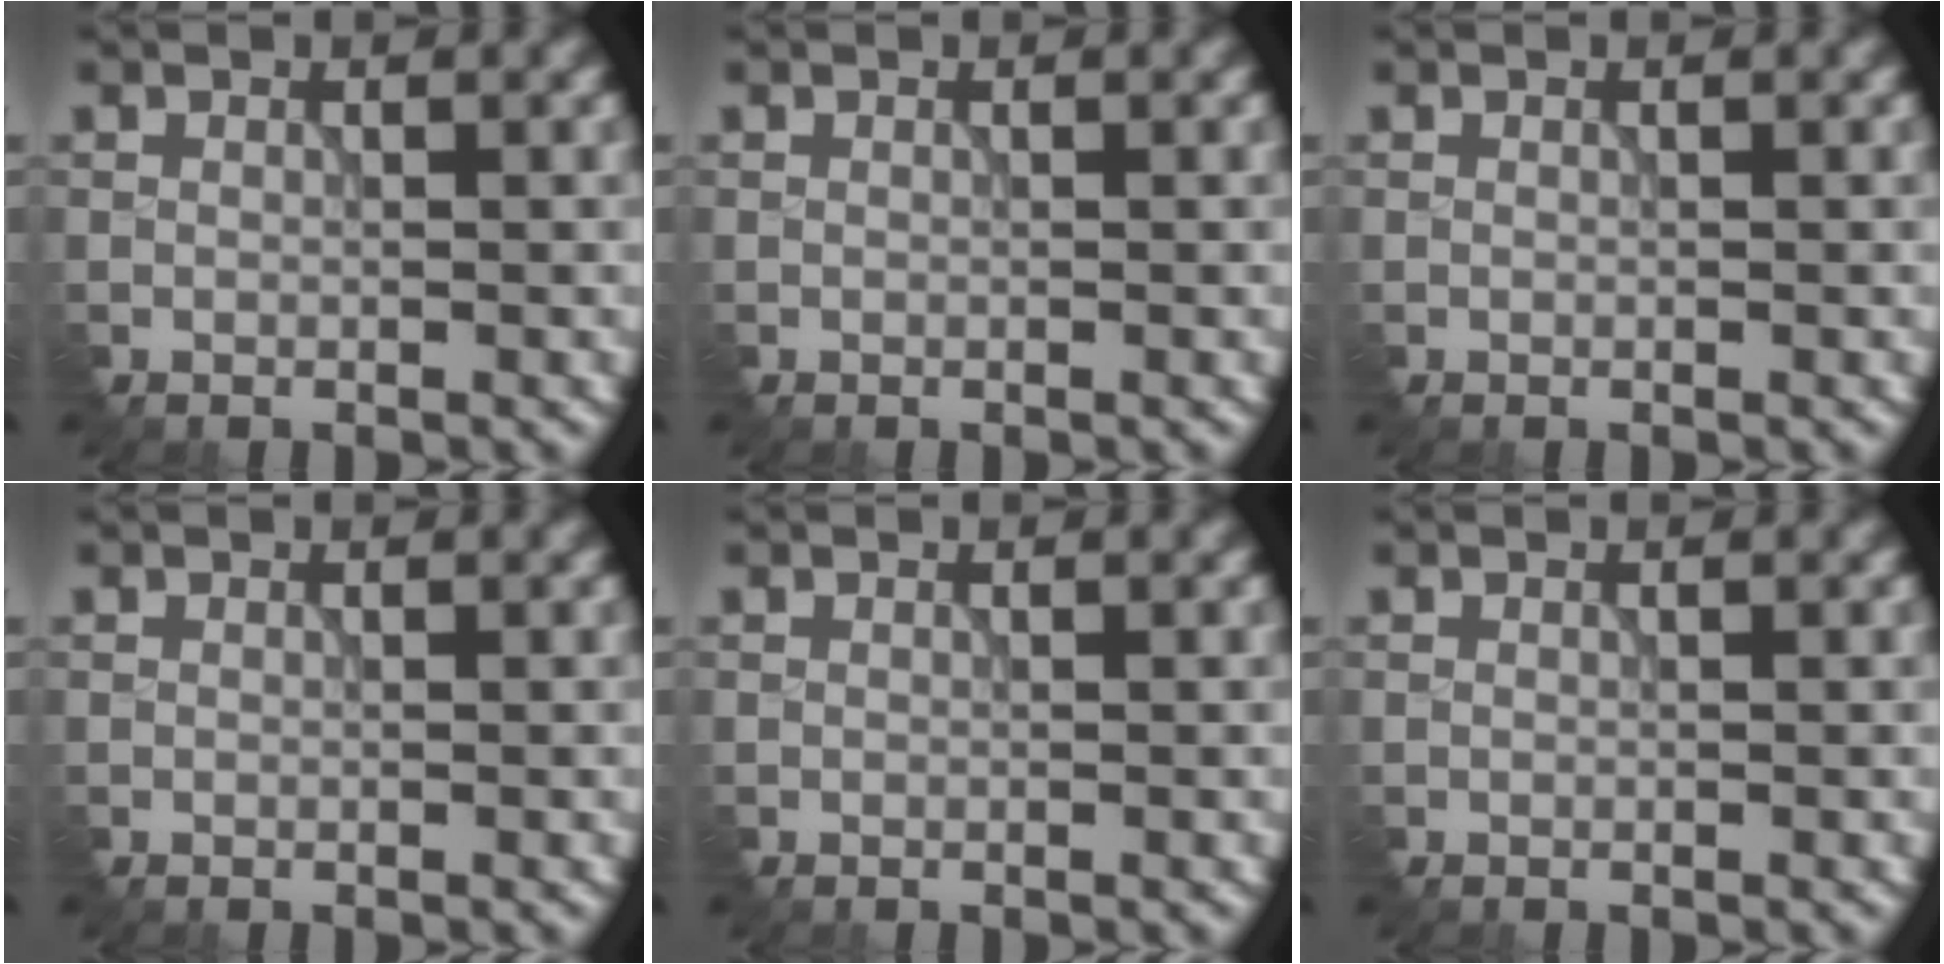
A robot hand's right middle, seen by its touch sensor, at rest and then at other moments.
{"total": 0.0}
{"total": 0.0}
{"total": 0.0}
{"total": 0.0}
{"total": 0.0}